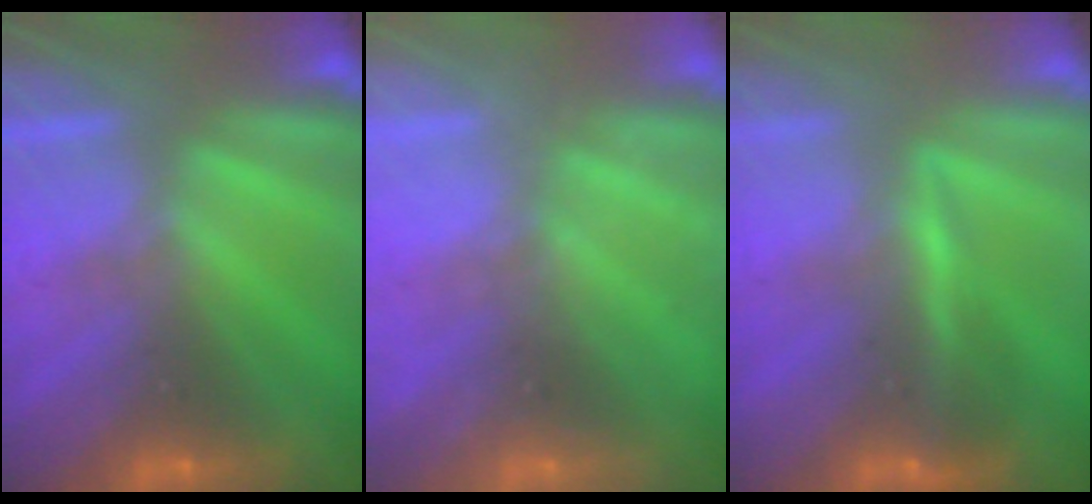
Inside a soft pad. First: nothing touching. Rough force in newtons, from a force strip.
{"total": 2.4}
{"total": 3.8}